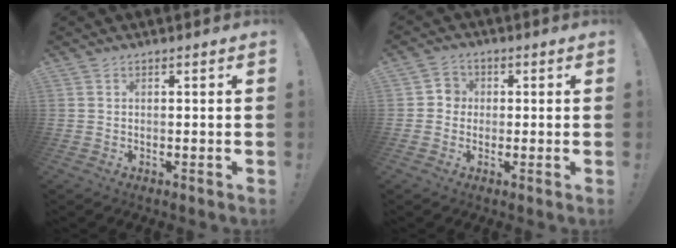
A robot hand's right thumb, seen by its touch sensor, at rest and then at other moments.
{"total": 4.0, "force": [-0.6, 3.7, 1.1], "torque": [-0.024, 0.014, -0.010]}